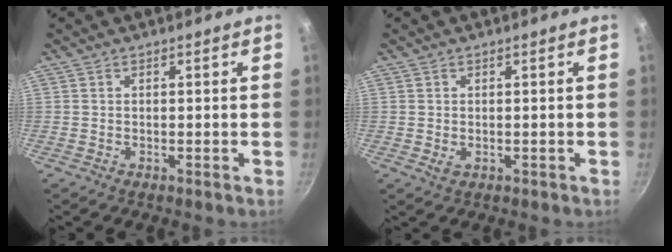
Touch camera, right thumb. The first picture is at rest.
{"total": 1.3, "force": [-0.1, 0.8, 1.0], "torque": [-0.017, -0.002, 0.001]}